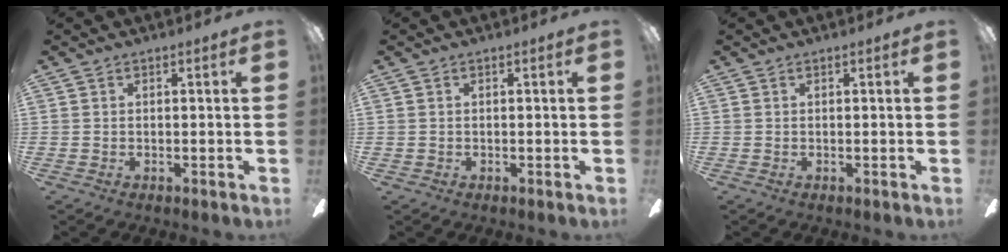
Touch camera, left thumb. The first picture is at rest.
{"total": 0.6, "force": [-0.2, 0.5, 0.1], "torque": [0.000, 0.004, -0.005]}
{"total": 0.0}